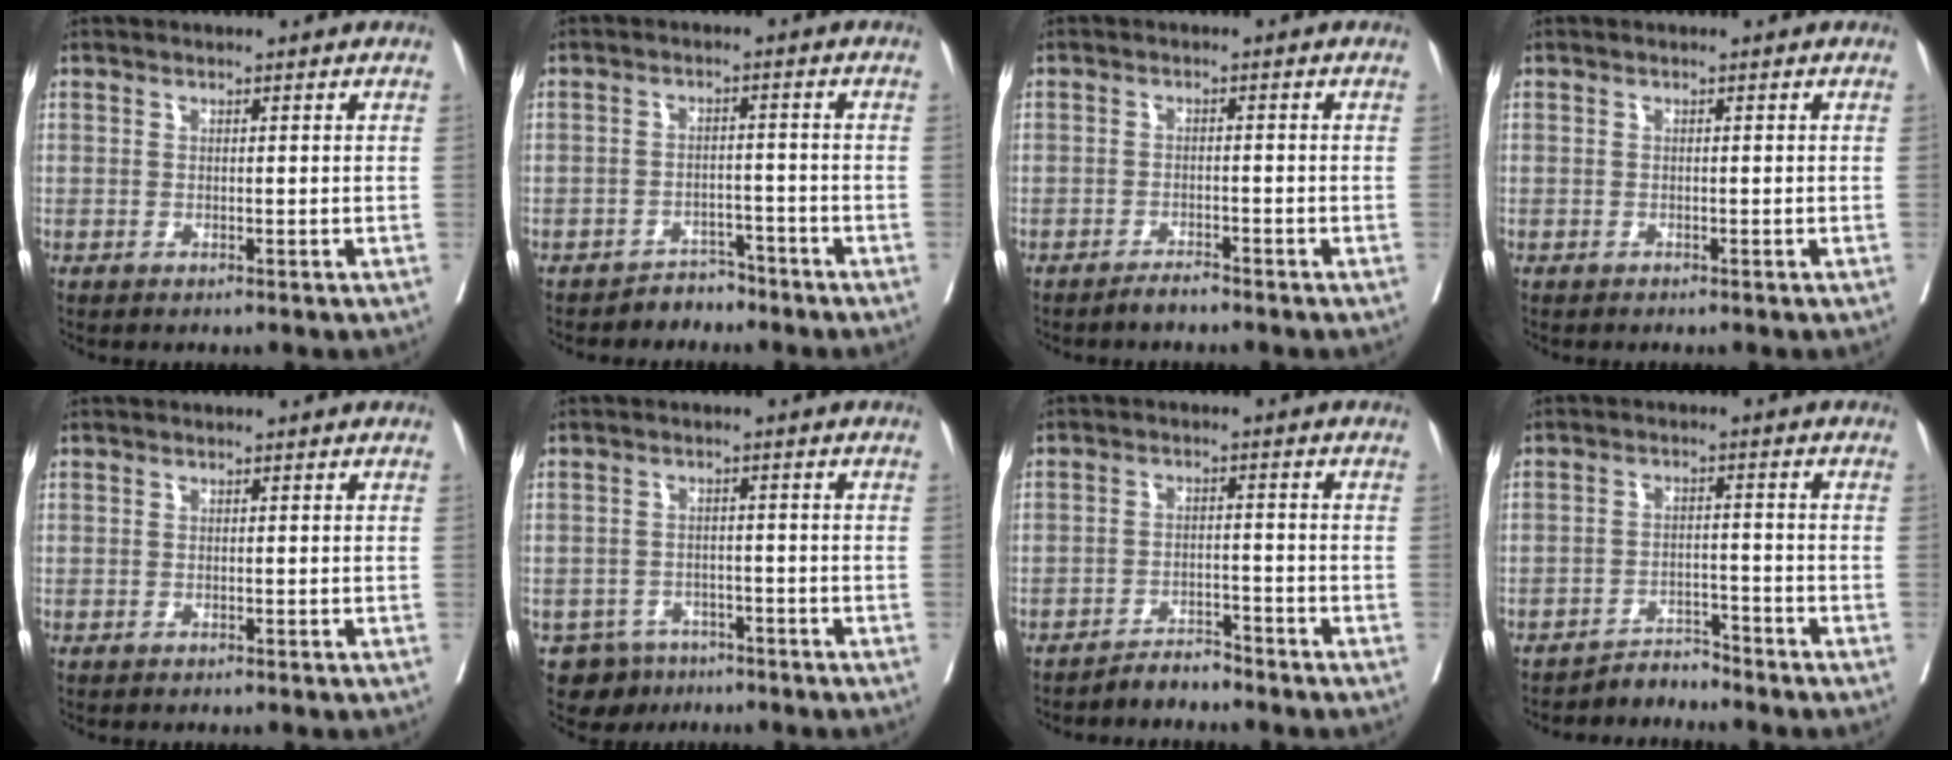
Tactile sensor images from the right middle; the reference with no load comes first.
{"total": 2.9, "force": [-2.6, 1.1, -0.3], "torque": [0.003, 0.001, -0.040]}
{"total": 1.9, "force": [-1.8, 0.1, 0.6], "torque": [-0.012, -0.003, -0.030]}
{"total": 0.0}
{"total": 0.0}
{"total": 5.0, "force": [-3.6, 3.5, 0.4], "torque": [-0.001, 0.005, -0.050]}
{"total": 3.0, "force": [-3.0, 0.3, 0.2], "torque": [-0.003, -0.010, -0.053]}
{"total": 3.2, "force": [-3.2, 0.0, -0.7], "torque": [0.015, -0.007, -0.051]}